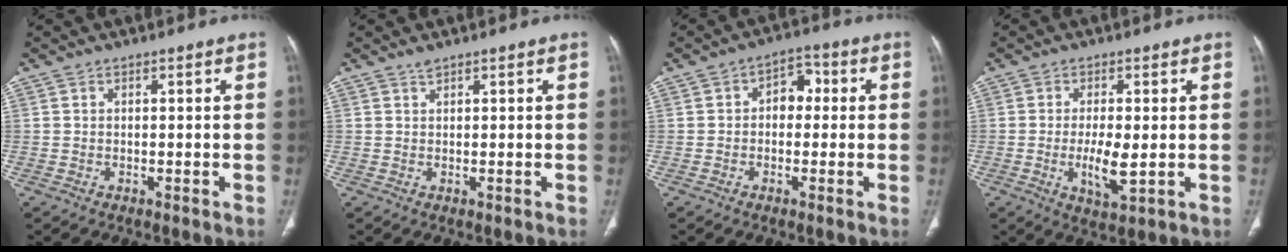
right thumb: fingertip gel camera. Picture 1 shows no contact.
{"total": 0.7, "force": [0.7, 0.1, 0.3], "torque": [-0.002, -0.003, 0.013]}
{"total": 5.3, "force": [0.2, 3.8, 3.7], "torque": [-0.023, 0.021, -0.009]}
{"total": 6.6, "force": [-0.8, 2.2, 6.2], "torque": [-0.111, -0.014, -0.010]}